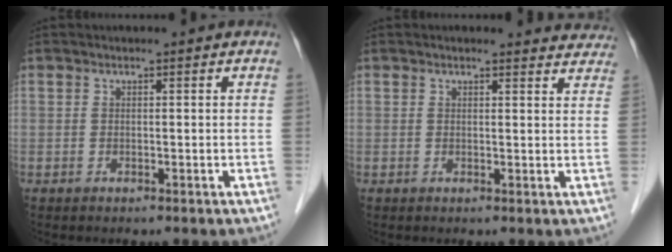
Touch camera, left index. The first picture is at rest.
{"total": 6.3, "force": [6.1, 1.5, 0.8], "torque": [0.014, -0.007, 0.038]}